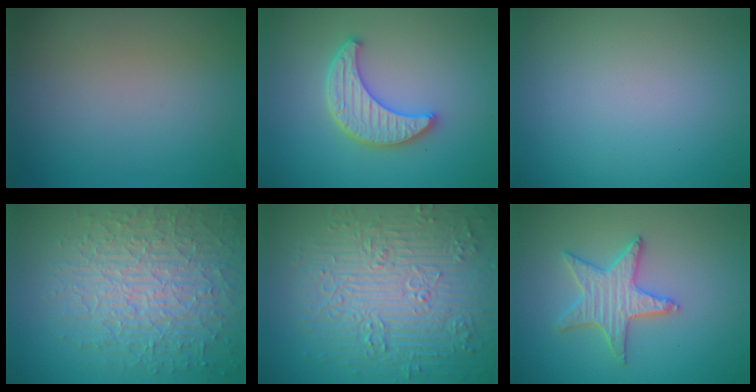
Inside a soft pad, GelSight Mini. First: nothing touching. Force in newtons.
{"total": 4.2, "press": 3.8, "slide": 1.9}
{"total": 0.0}
{"total": 8.8, "press": 6.1, "slide": 6.3}
{"total": 9.3, "press": 6.9, "slide": 6.2}
{"total": 3.5, "press": 3.4, "slide": 0.8}